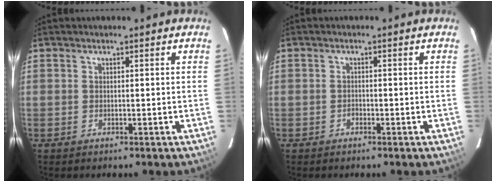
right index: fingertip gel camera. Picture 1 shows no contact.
{"total": 0.8, "force": [-0.6, 0.5, 0.2], "torque": [-0.004, 0.004, -0.011]}